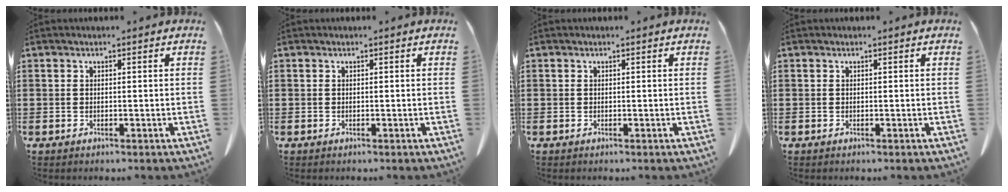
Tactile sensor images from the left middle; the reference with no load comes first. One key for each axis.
{"total": 0.0}
{"total": 0.0}
{"total": 0.0}